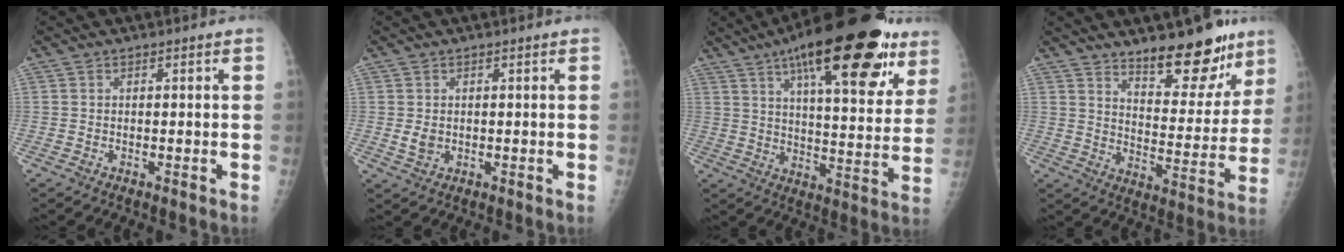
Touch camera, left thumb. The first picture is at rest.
{"total": 2.2, "force": [0.2, 1.7, 1.4], "torque": [-0.019, -0.004, 0.010]}
{"total": 28.6, "force": [16.4, 9.6, 21.5], "torque": [-0.288, -0.032, 0.238]}
{"total": 15.6, "force": [11.4, 5.4, 9.0], "torque": [-0.072, -0.090, 0.174]}